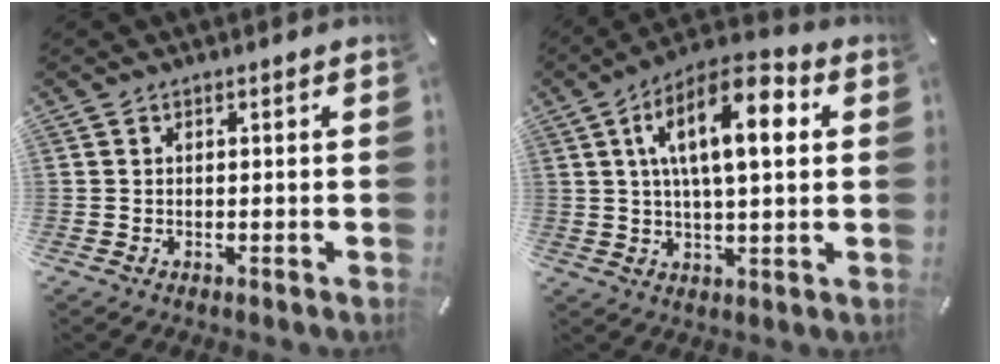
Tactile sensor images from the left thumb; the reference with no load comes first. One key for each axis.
{"total": 14.7, "fx": 4.7, "fy": 5.9, "fz": 12.6, "tx": -0.205, "ty": -0.006, "tz": 0.074}